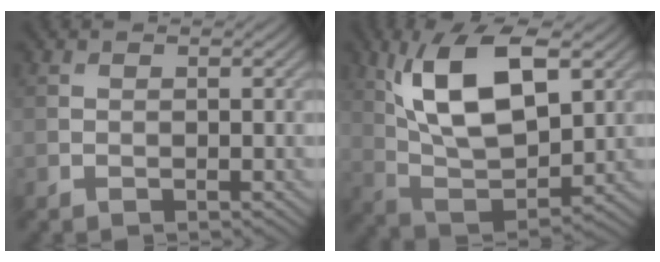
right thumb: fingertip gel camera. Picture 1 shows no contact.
{"total": 13.6, "force": [4.9, 6.3, 11.0], "torque": [-0.221, 0.003, 0.095]}